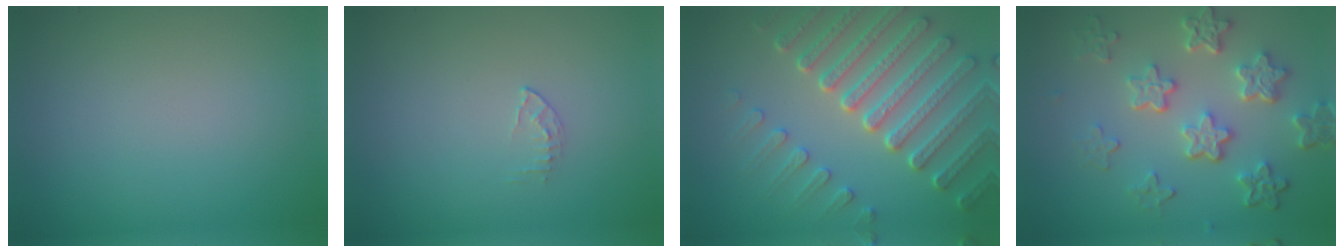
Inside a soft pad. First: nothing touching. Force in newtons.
{"total": 0.6, "press": 0.4, "slide": 0.4}
{"total": 7.3, "press": 5.6, "slide": 4.7}
{"total": 5.8, "press": 4.4, "slide": 3.8}